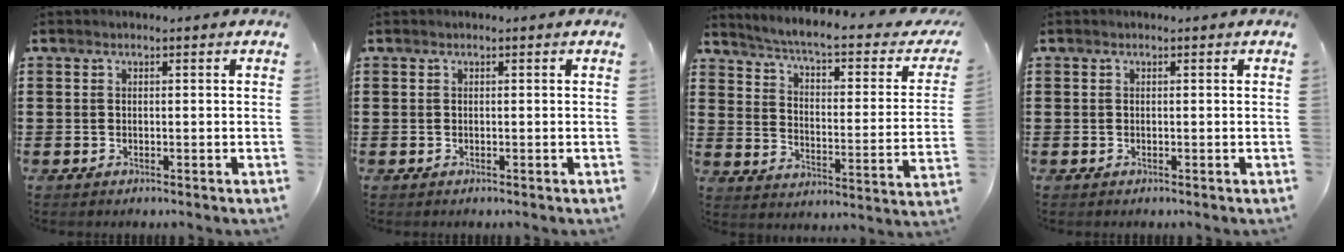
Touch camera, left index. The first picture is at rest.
{"total": 0.0}
{"total": 4.6, "force": [3.8, -0.5, 2.5], "torque": [-0.069, -0.038, 0.055]}
{"total": 0.0}